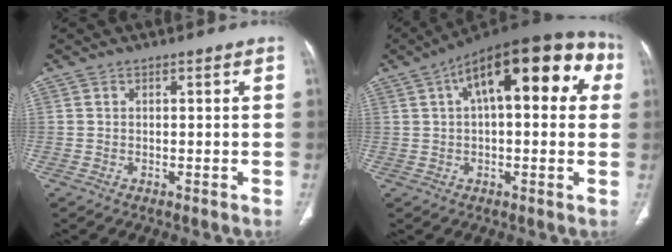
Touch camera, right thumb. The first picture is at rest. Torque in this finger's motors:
{"motor_torque": [0.69, 4.32, 1.62, 0.06, 0.15]}